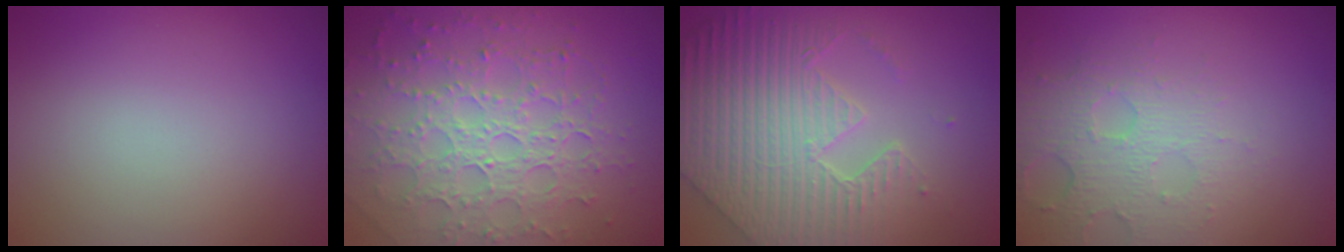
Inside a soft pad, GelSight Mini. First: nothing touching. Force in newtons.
{"total": 7.7, "press": 5.4, "slide": 5.4}
{"total": 8.8, "press": 6.3, "slide": 6.1}
{"total": 4.9, "press": 3.3, "slide": 3.6}